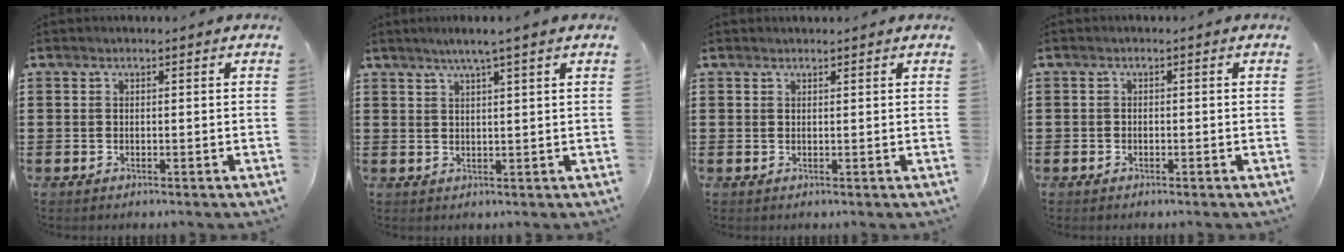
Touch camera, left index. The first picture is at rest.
{"total": 2.7, "force": [1.8, -0.5, 1.9], "torque": [-0.040, 0.001, 0.030]}
{"total": 0.6, "force": [0.6, 0.0, 0.2], "torque": [-0.006, -0.002, 0.012]}
{"total": 0.9, "force": [-0.7, 0.5, -0.1], "torque": [-0.001, 0.002, -0.015]}